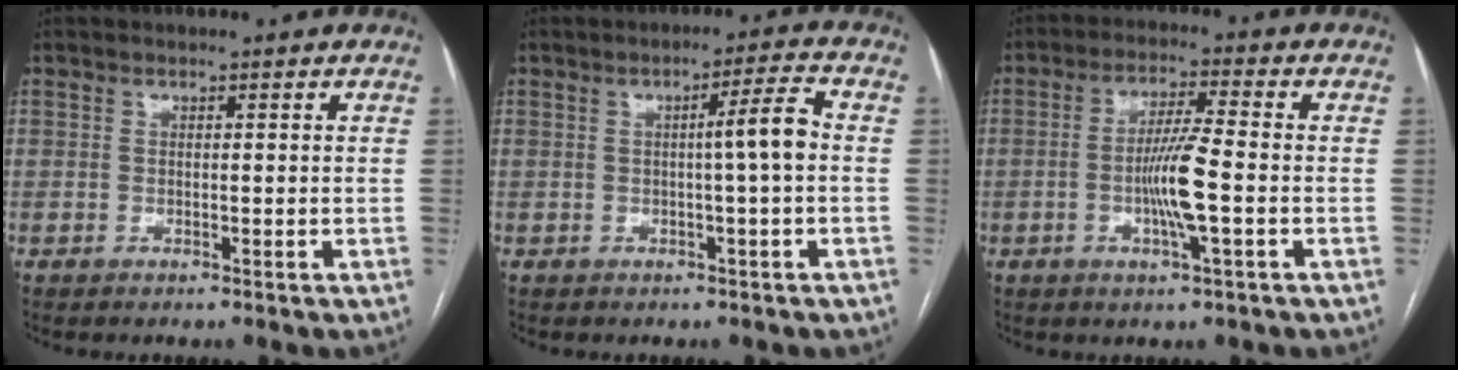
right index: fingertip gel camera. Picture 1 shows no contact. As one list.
[{"total": 5.0, "force": [0.0, -0.6, 5.0], "torque": [-0.073, 0.007, -0.002]}, {"total": 7.6, "force": [-1.6, 0.0, 7.4], "torque": [-0.143, -0.004, -0.032]}]